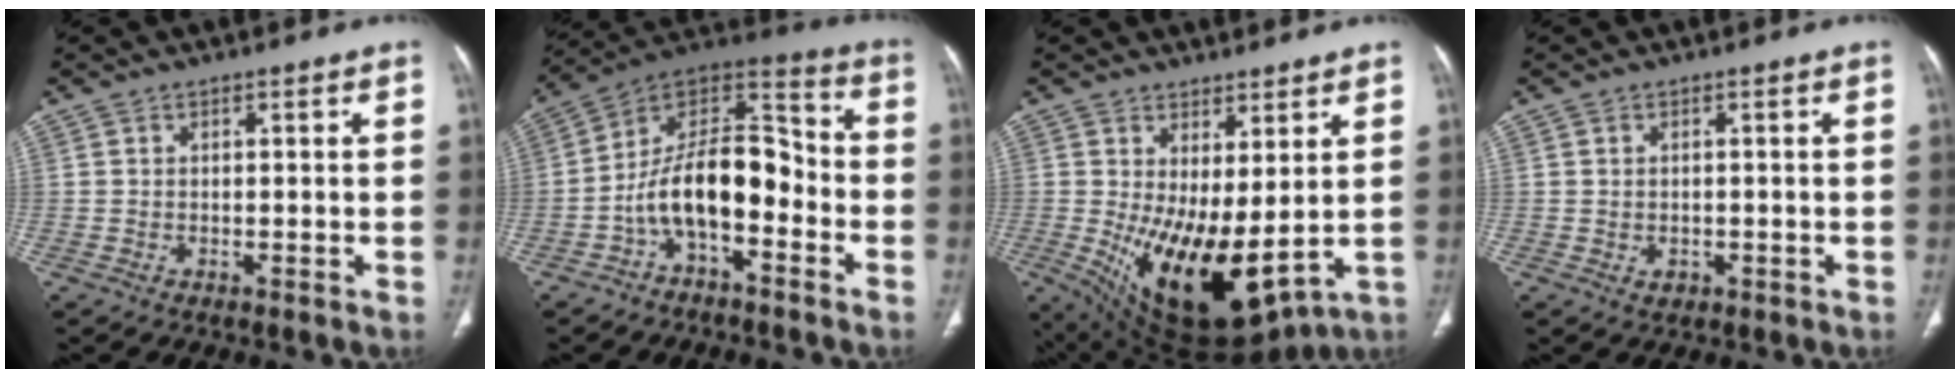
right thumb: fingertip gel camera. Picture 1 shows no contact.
{"total": 15.4, "force": [-4.8, 8.2, 12.1], "torque": [-0.189, 0.084, -0.087]}
{"total": 15.8, "force": [0.0, 7.0, 14.1], "torque": [-0.239, -0.035, 0.029]}
{"total": 1.6, "force": [-0.4, 1.3, 0.8], "torque": [-0.008, 0.001, 0.002]}